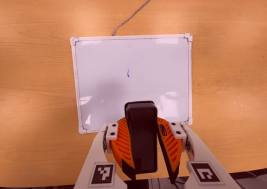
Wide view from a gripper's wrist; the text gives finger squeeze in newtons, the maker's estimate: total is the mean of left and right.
{"total": 10.9, "left": 10.4, "right": 11.5}